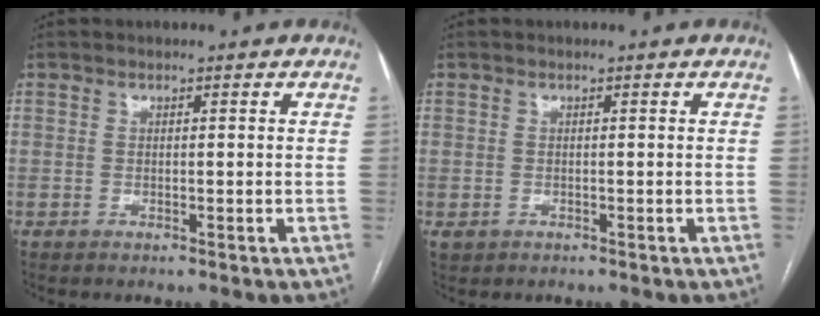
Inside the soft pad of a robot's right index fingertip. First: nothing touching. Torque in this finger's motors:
{"motor_torque": [0.05, 0.05, -0.07, -0.06]}